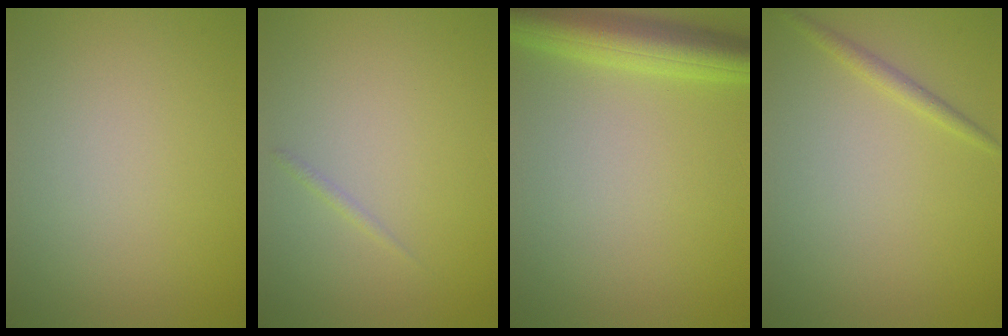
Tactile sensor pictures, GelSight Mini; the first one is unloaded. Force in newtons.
{"total": 0.5, "press": 0.5, "slide": 0.0}
{"total": 5.6, "press": 5.6, "slide": 0.3}
{"total": 1.1, "press": 1.1, "slide": 0.1}